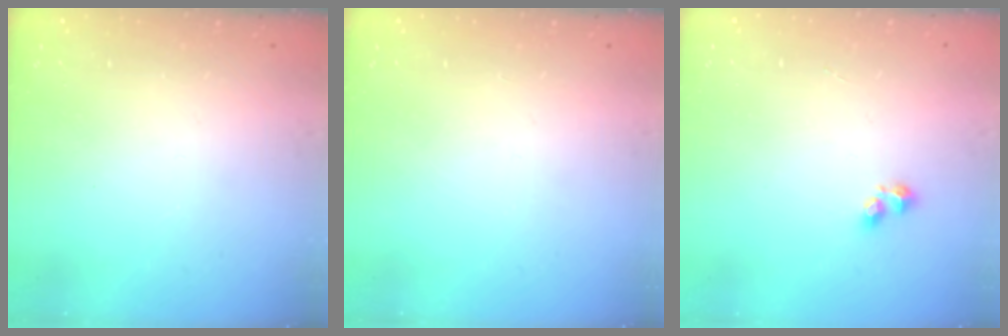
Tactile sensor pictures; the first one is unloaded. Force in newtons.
{"total": 0.0}
{"total": 2.4, "press": 2.3, "slide": 0.8}